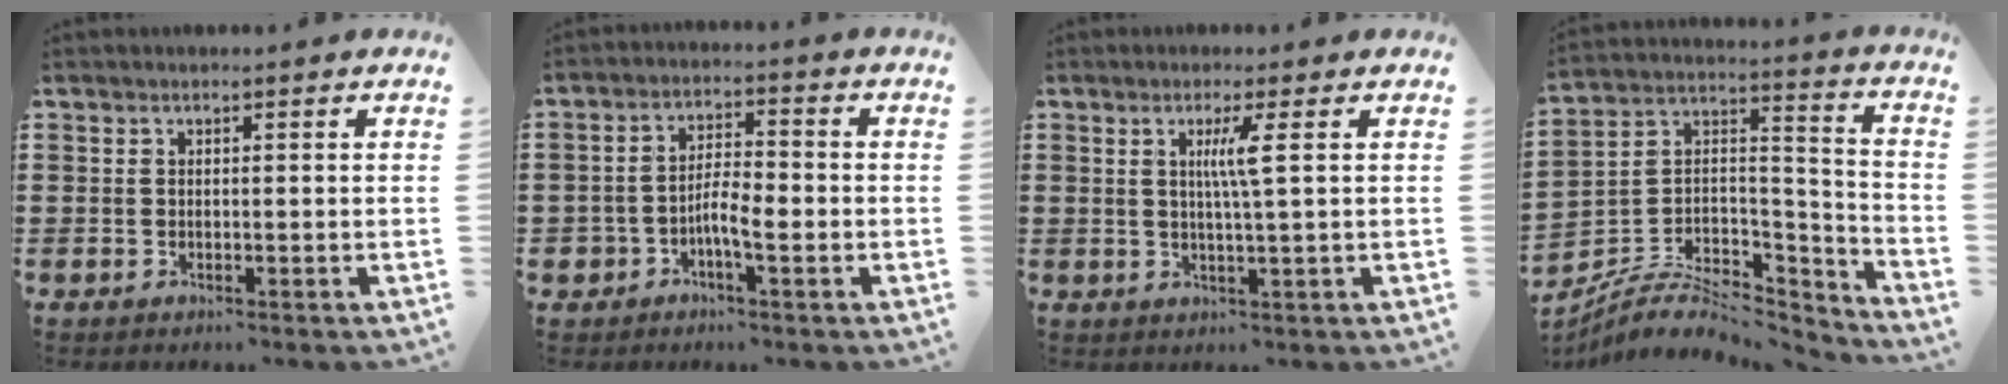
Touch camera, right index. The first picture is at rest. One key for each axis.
{"total": 4.5, "fx": -2.0, "fy": 1.9, "fz": 3.5, "tx": -0.076, "ty": 0.003, "tz": -0.043}
{"total": 3.5, "fx": 0.9, "fy": -0.5, "fz": 3.4, "tx": -0.067, "ty": -0.005, "tz": 0.009}
{"total": 7.6, "fx": -5.5, "fy": 3.8, "fz": 3.6, "tx": -0.076, "ty": 0.007, "tz": -0.105}